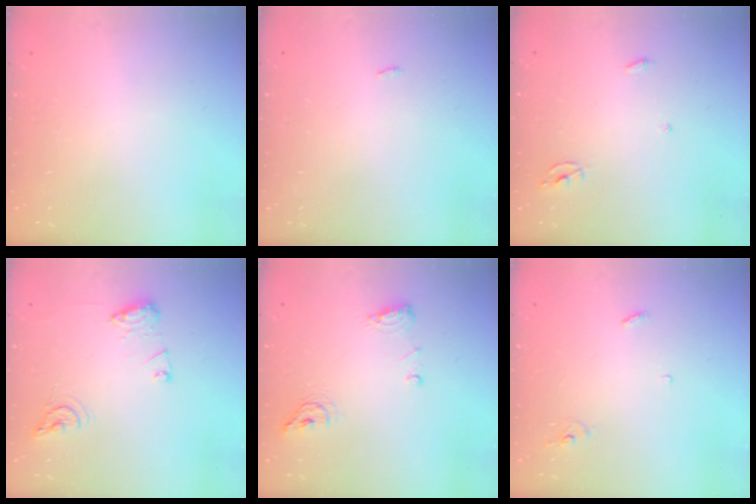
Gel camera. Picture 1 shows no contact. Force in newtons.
{"total": 6.7, "press": 1.4, "slide": 6.6}
{"total": 2.3, "press": 2.3, "slide": 0.1}
{"total": 11.2, "press": 11.1, "slide": 1.1}
{"total": 8.2, "press": 8.1, "slide": 1.5}
{"total": 2.9, "press": 2.9, "slide": 0.2}